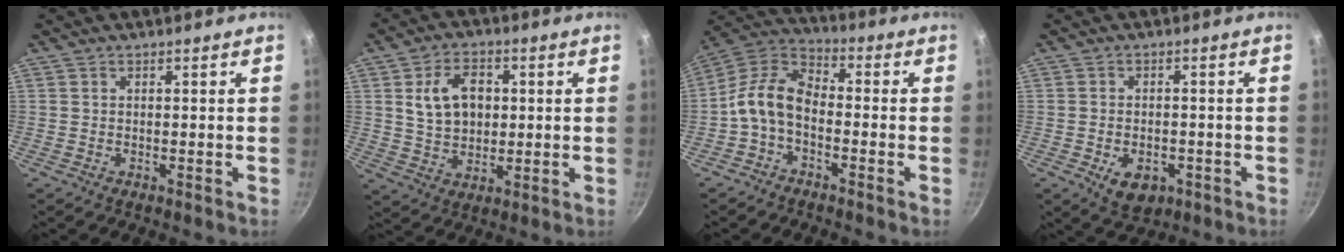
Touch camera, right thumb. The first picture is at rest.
{"total": 10.2, "force": [2.1, 7.2, 6.9], "torque": [-0.094, -0.001, 0.043]}
{"total": 9.9, "force": [-2.5, 6.2, 7.3], "torque": [-0.138, 0.046, -0.063]}
{"total": 6.0, "force": [-2.3, 3.9, 3.9], "torque": [-0.051, 0.008, -0.025]}